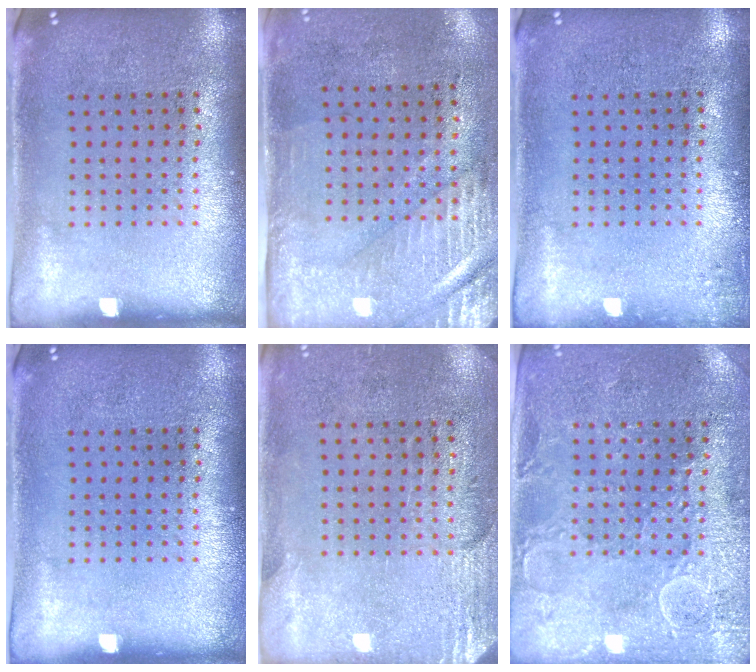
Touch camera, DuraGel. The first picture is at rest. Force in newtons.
{"total": 3.0, "press": 2.4, "slide": 1.6}
{"total": 0.8, "press": 0.8, "slide": 0.2}
{"total": 0.0}
{"total": 2.8, "press": 2.4, "slide": 1.3}
{"total": 2.7, "press": 2.7, "slide": 0.6}